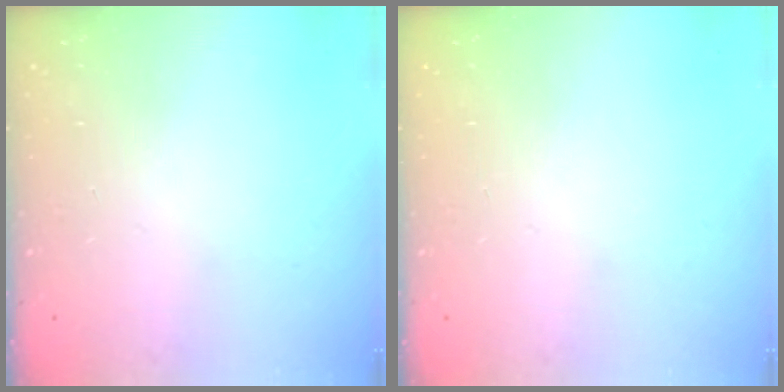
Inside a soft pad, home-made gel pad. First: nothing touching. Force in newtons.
{"total": 0.0}